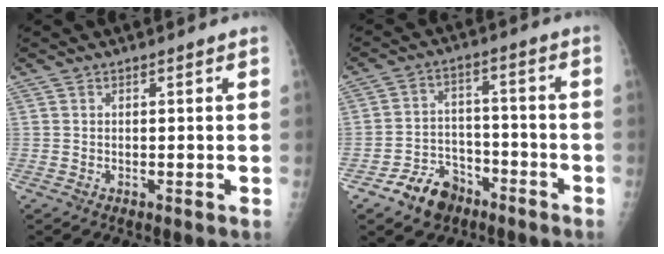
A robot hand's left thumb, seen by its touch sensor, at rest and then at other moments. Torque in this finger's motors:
{"motor_torque": [-0.18, 0.31, -0.05, -0.06, 0.00]}